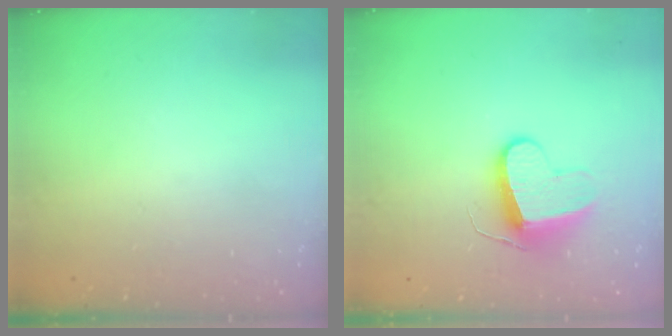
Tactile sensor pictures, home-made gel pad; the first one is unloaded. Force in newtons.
{"total": 9.9, "press": 9.8, "slide": 0.8}